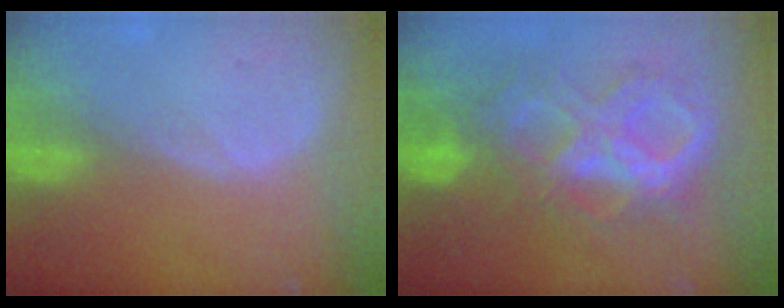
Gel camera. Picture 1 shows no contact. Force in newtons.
{"total": 10.5, "press": 10.4, "slide": 1.3}